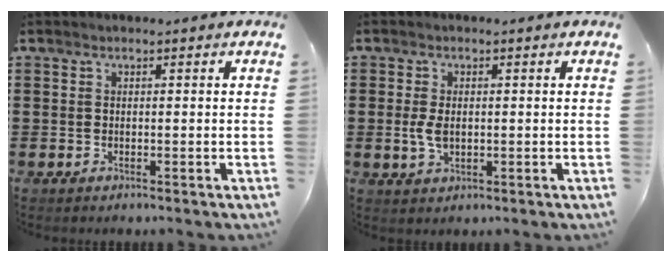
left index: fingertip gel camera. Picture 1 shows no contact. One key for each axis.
{"total": 3.2, "fx": 0.0, "fy": 1.8, "fz": 2.7, "tx": -0.069, "ty": -0.002, "tz": -0.005}